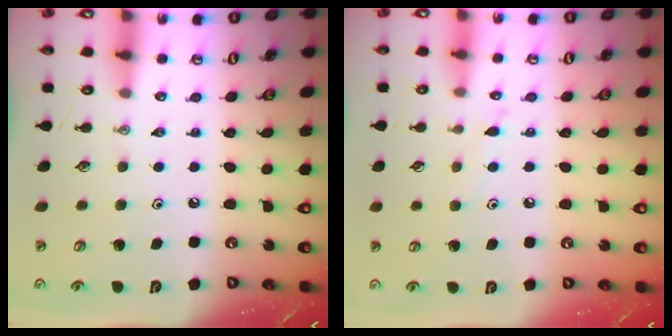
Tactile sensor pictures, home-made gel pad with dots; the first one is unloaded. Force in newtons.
{"total": 6.7, "press": 6.7, "slide": 0.8}